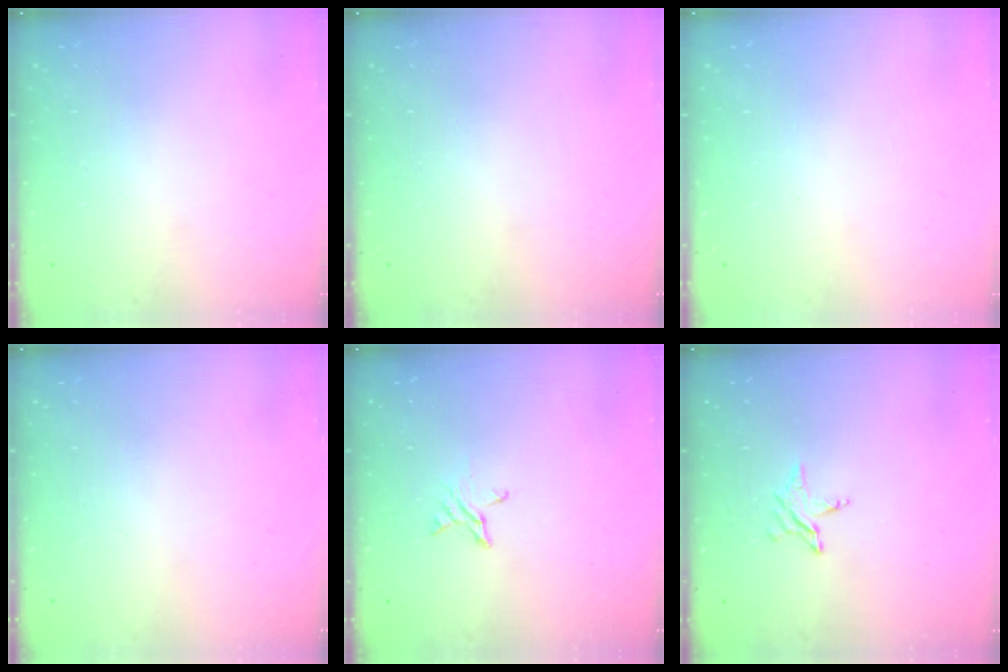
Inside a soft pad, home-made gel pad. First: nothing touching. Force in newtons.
{"total": 0.0}
{"total": 0.0}
{"total": 0.0}
{"total": 3.1, "press": 3.1, "slide": 0.3}
{"total": 2.9, "press": 2.8, "slide": 0.3}